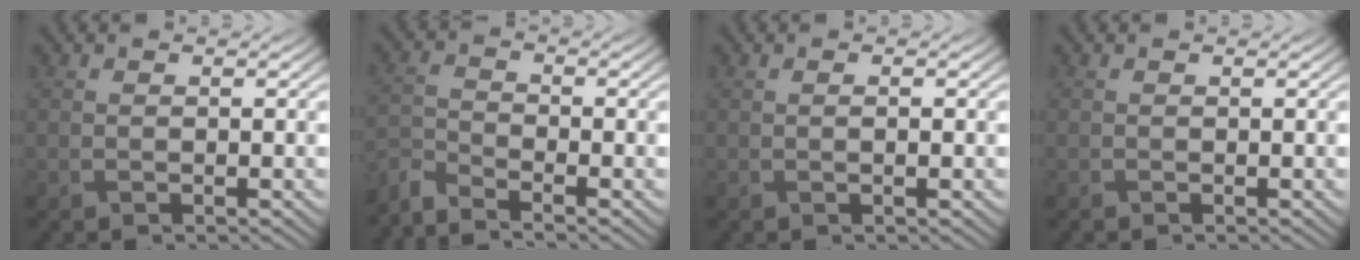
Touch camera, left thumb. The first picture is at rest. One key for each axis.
{"total": 4.1, "fx": -3.9, "fy": 0.5, "fz": 1.2, "tx": -0.038, "ty": -0.013, "tz": -0.090}
{"total": 0.9, "fx": 0.0, "fy": 0.2, "fz": 0.9, "tx": -0.018, "ty": 0.001, "tz": 0.001}
{"total": 0.0}